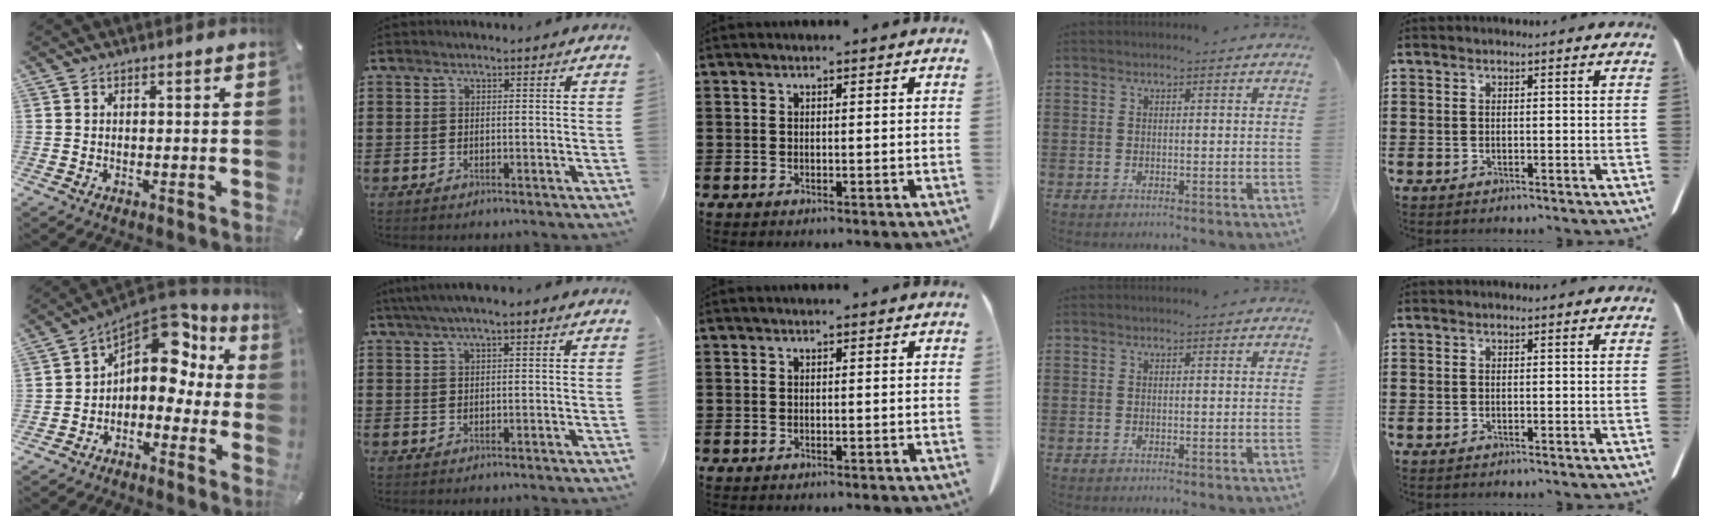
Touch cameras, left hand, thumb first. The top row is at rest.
{"thumb": {"total": 10.7, "force": [5.4, 6.7, 6.5], "torque": [-0.097, -0.048, 0.093]}, "index": {"total": 2.3, "force": [1.1, 0.2, 2.0], "torque": [-0.039, 0.002, 0.020]}}